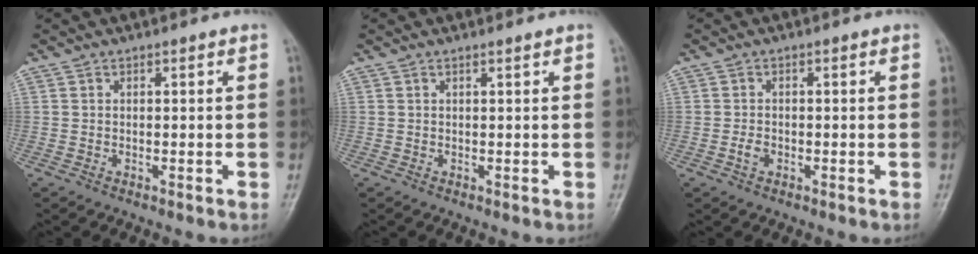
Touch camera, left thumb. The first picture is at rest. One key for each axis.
{"total": 0.6, "fx": 0.5, "fy": 0.0, "fz": 0.4, "tx": -0.009, "ty": -0.003, "tz": 0.009}
{"total": 1.7, "fx": -0.6, "fy": 1.2, "fz": 1.0, "tx": -0.017, "ty": 0.003, "tz": -0.014}